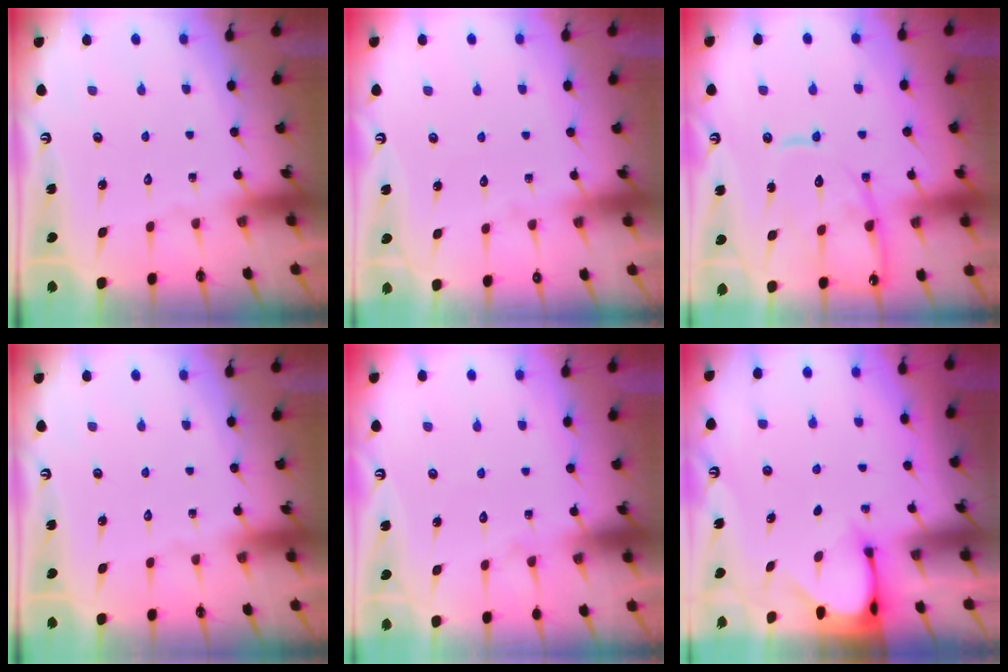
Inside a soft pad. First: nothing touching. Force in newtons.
{"total": 2.8, "press": 2.8, "slide": 0.3}
{"total": 14.2, "press": 14.2, "slide": 1.4}
{"total": 0.0}
{"total": 4.8, "press": 4.8, "slide": 0.5}
{"total": 3.4, "press": 3.3, "slide": 0.3}